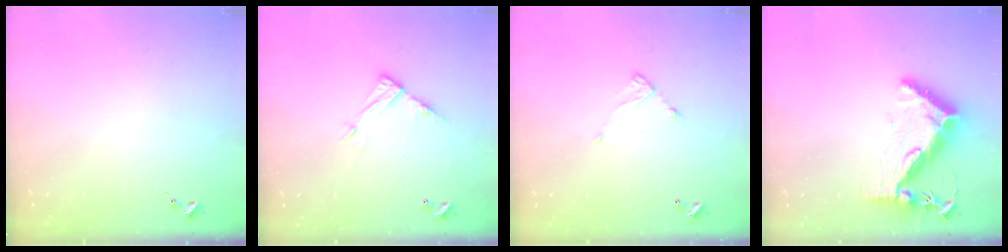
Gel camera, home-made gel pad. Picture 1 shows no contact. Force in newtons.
{"total": 10.0, "press": 10.0, "slide": 0.5}
{"total": 4.9, "press": 4.9, "slide": 0.4}
{"total": 13.5, "press": 13.4, "slide": 1.2}